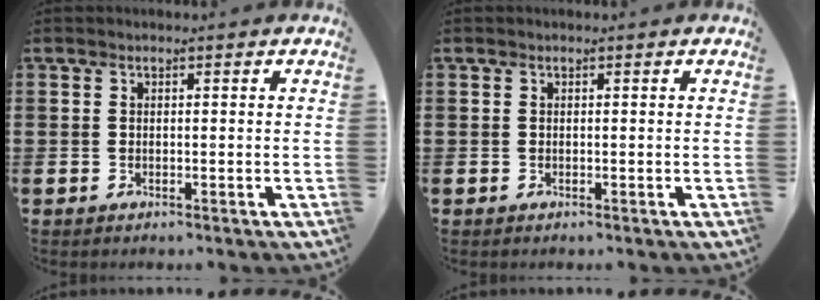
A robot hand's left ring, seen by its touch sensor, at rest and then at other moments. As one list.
[{"total": 0.0}]